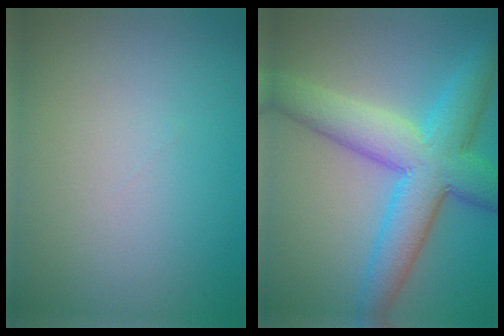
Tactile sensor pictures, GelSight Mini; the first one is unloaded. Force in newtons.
{"total": 8.3, "press": 8.3, "slide": 0.1}